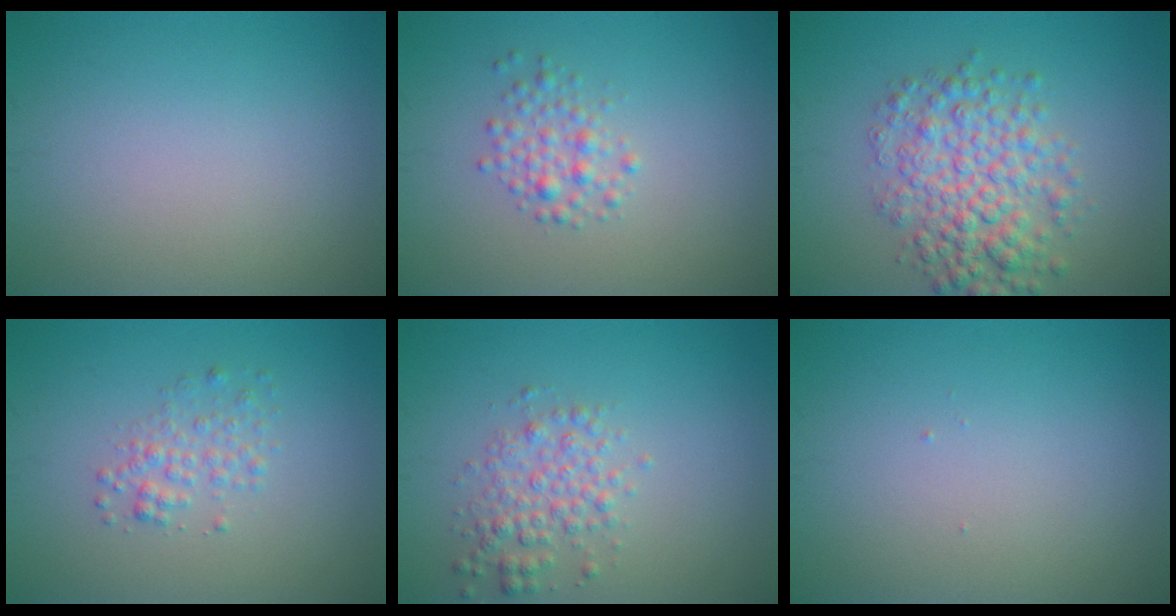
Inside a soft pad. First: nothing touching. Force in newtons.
{"total": 2.0, "press": 2.0, "slide": 0.1}
{"total": 5.9, "press": 5.9, "slide": 0.1}
{"total": 1.8, "press": 1.8, "slide": 0.1}
{"total": 2.8, "press": 2.8, "slide": 0.0}
{"total": 0.0}